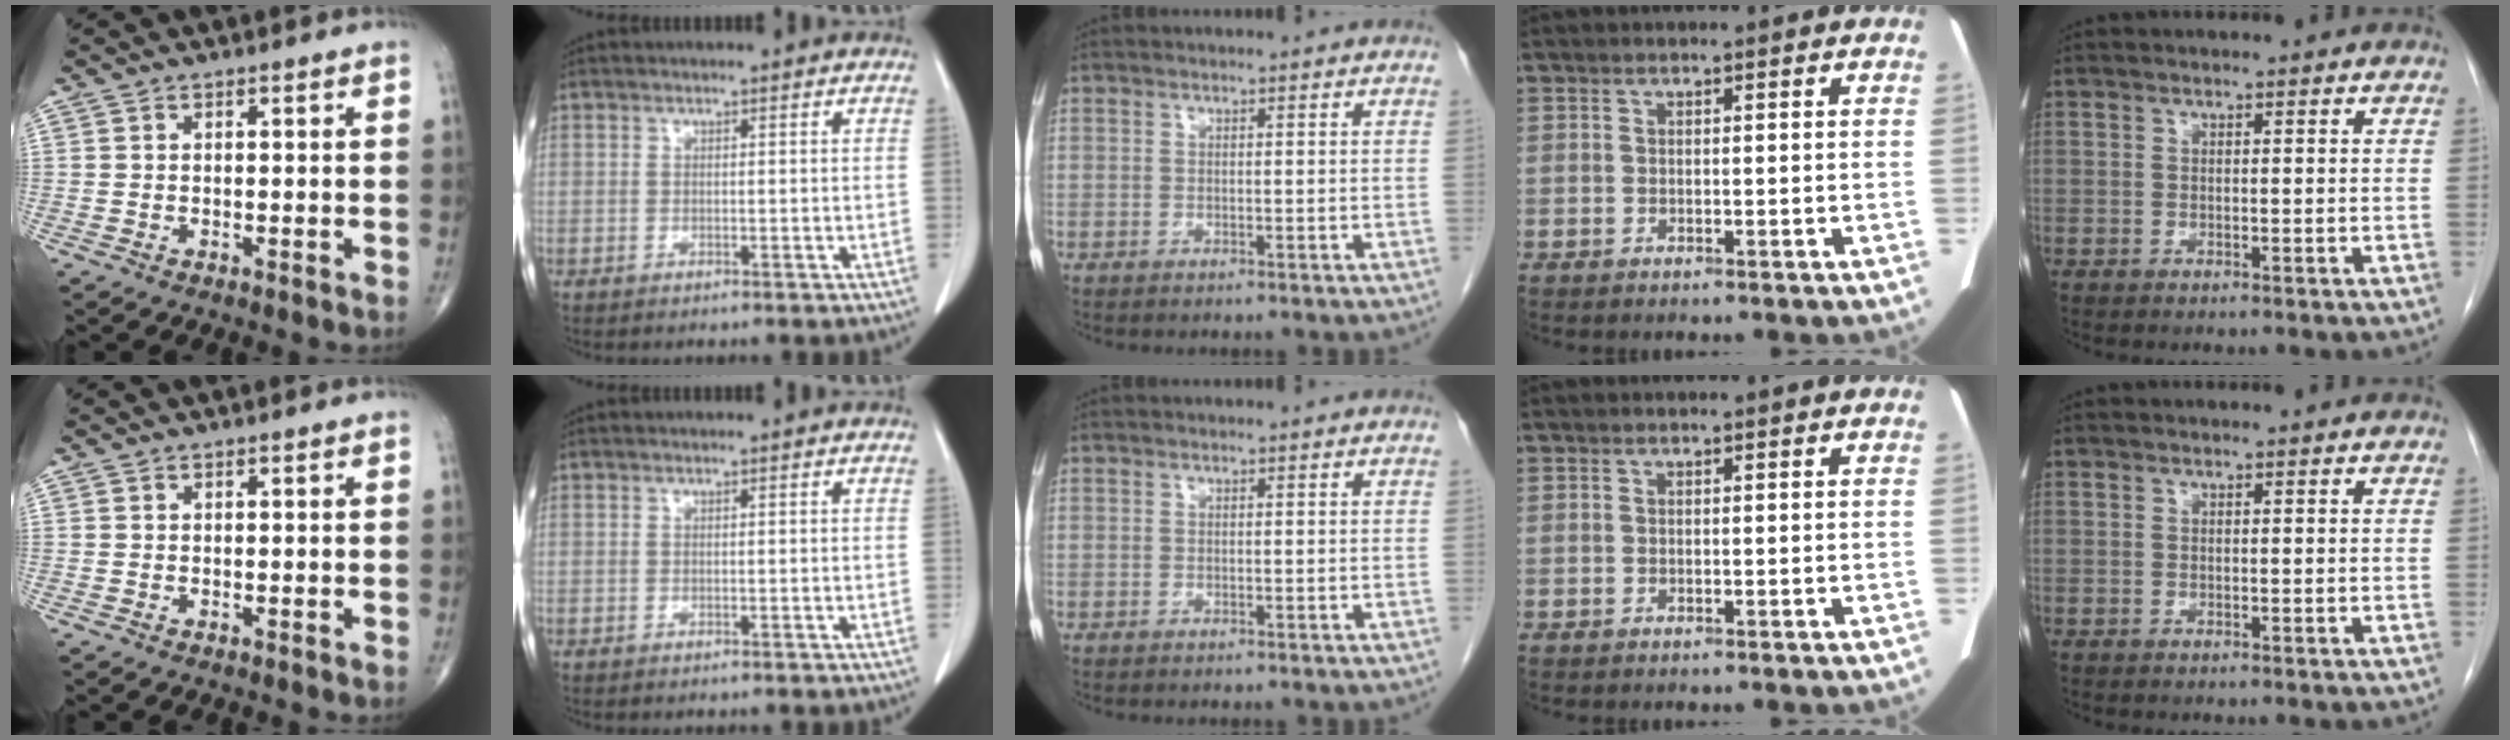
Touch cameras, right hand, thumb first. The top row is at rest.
{}